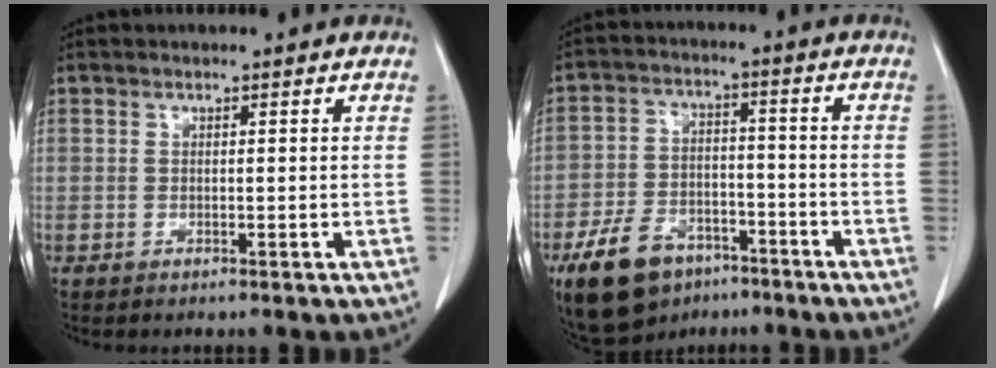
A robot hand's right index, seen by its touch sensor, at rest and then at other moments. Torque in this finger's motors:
{"motor_torque": [-0.12, -0.21, -0.33, -0.14]}